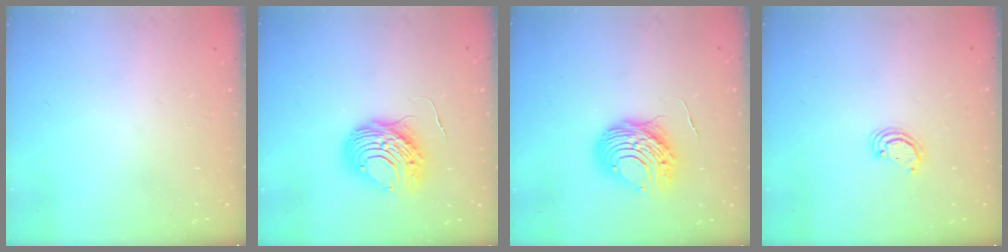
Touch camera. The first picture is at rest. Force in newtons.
{"total": 11.1, "press": 11.1, "slide": 0.9}
{"total": 11.1, "press": 11.1, "slide": 0.9}
{"total": 2.3, "press": 2.3, "slide": 0.3}